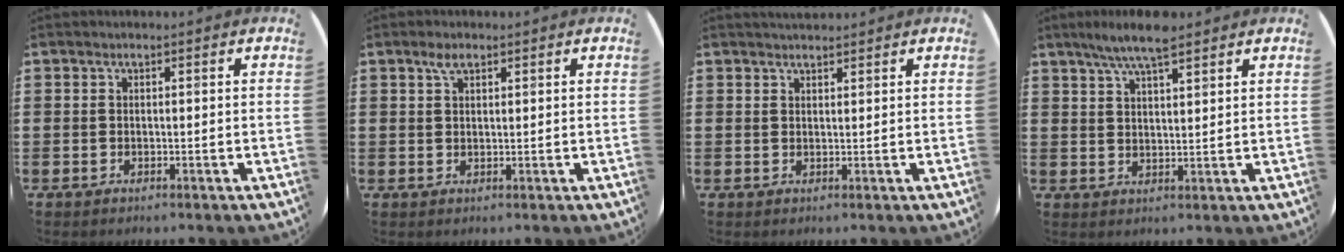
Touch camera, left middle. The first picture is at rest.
{"total": 2.1, "force": [1.4, 0.9, 1.3], "torque": [-0.020, 0.004, 0.022]}
{"total": 1.4, "force": [1.4, 0.2, 0.0], "torque": [-0.001, 0.001, 0.026]}
{"total": 6.2, "force": [5.0, 1.0, 3.5], "torque": [-0.078, -0.004, 0.089]}